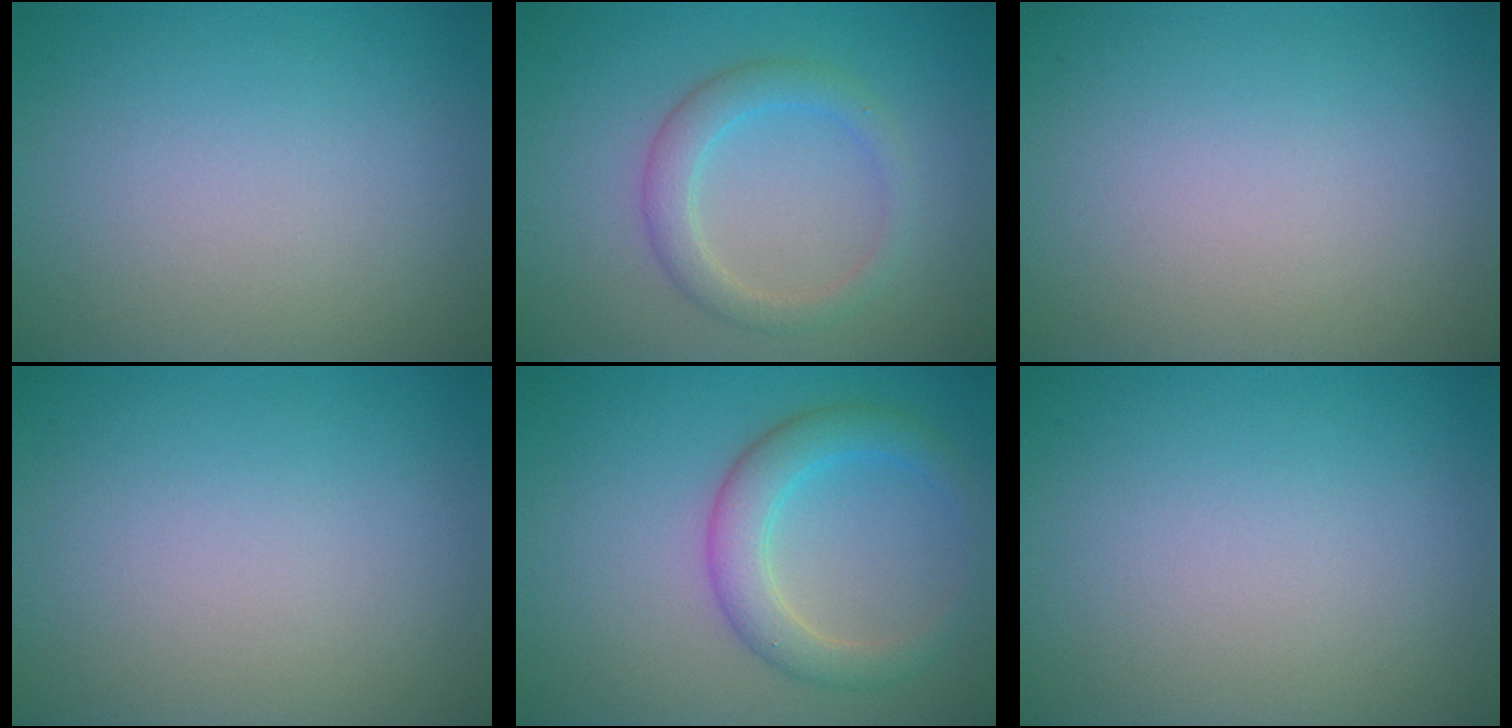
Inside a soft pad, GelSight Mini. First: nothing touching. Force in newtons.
{"total": 2.8, "press": 2.8, "slide": 0.1}
{"total": 0.0}
{"total": 0.0}
{"total": 3.9, "press": 3.9, "slide": 0.0}
{"total": 0.0}